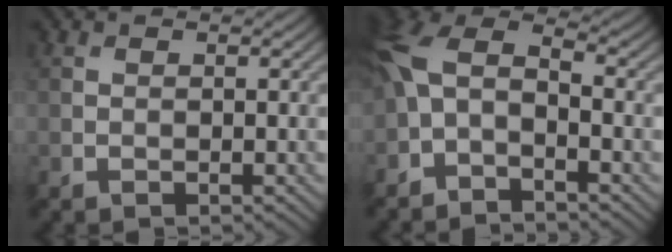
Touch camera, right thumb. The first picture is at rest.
{"total": 7.1, "force": [-2.5, 3.9, 5.4], "torque": [-0.120, 0.007, -0.068]}